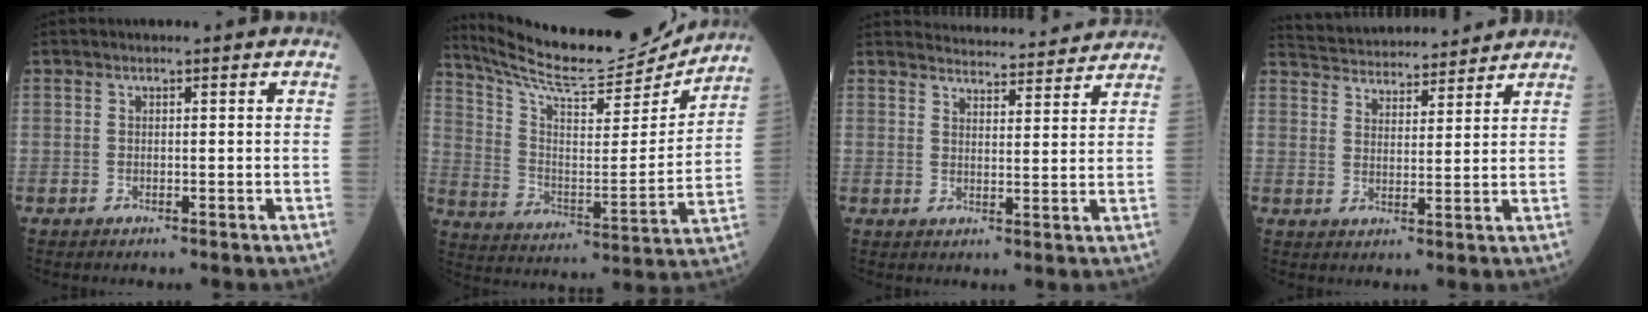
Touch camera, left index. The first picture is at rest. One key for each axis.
{"total": 19.7, "fx": 18.6, "fy": 1.7, "fz": 6.0, "tx": -0.123, "ty": -0.041, "tz": 0.288}
{"total": 12.7, "fx": 12.5, "fy": 1.5, "fz": 1.9, "tx": -0.011, "ty": 0.011, "tz": 0.149}
{"total": 13.6, "fx": 13.1, "fy": 2.4, "fz": 3.1, "tx": -0.051, "ty": 0.029, "tz": 0.197}